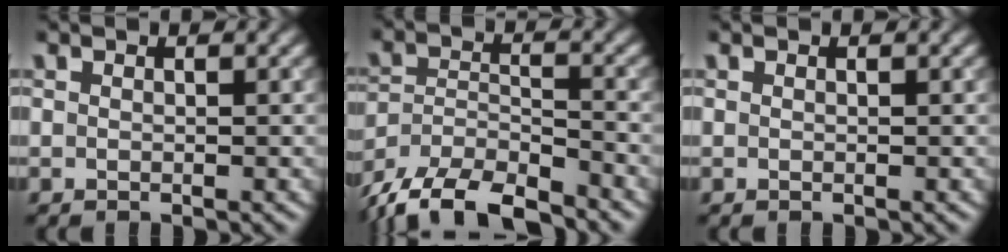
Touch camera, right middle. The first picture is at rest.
{"total": 9.6, "force": [-8.4, 2.8, 3.7], "torque": [-0.062, -0.016, -0.146]}
{"total": 0.0}